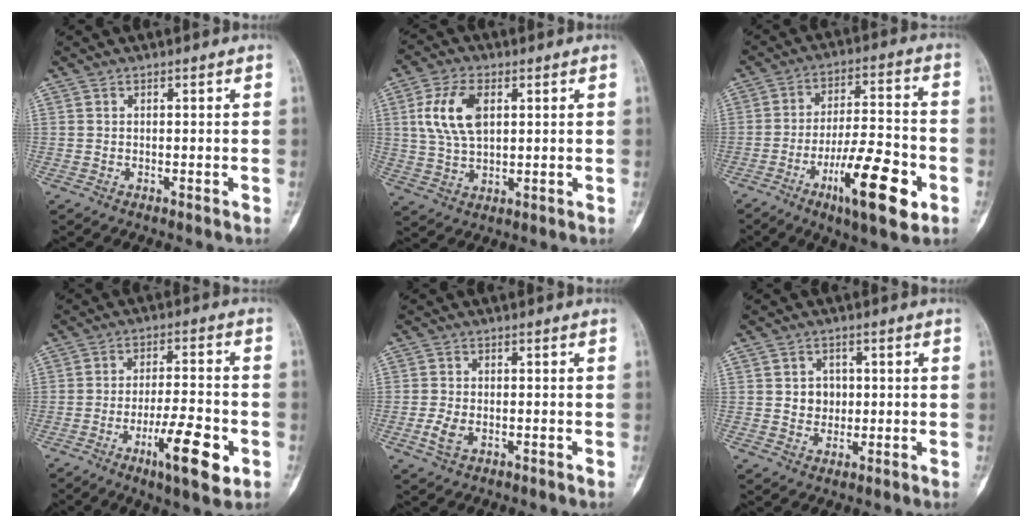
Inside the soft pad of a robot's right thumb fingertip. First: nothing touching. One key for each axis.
{"total": 10.0, "fx": 2.7, "fy": 5.5, "fz": 7.9, "tx": -0.153, "ty": 0.002, "tz": 0.053}
{"total": 16.5, "fx": -6.9, "fy": 4.6, "fz": 14.2, "tx": -0.225, "ty": 0.030, "tz": -0.106}
{"total": 12.0, "fx": -4.9, "fy": 3.1, "fz": 10.5, "tx": -0.167, "ty": 0.018, "tz": -0.076}
{"total": 3.4, "fx": -1.1, "fy": 2.0, "fz": 2.5, "tx": -0.057, "ty": 0.003, "tz": -0.020}
{"total": 4.3, "fx": 0.4, "fy": 3.8, "fz": 2.0, "tx": -0.005, "ty": 0.003, "tz": 0.007}